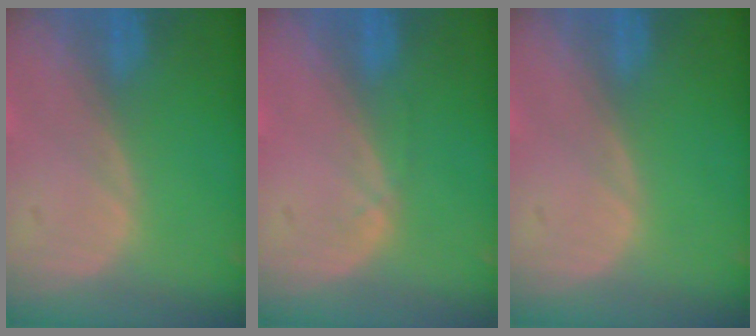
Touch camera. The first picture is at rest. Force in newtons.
{"total": 0.9, "press": 0.8, "slide": 0.2}
{"total": 0.0}